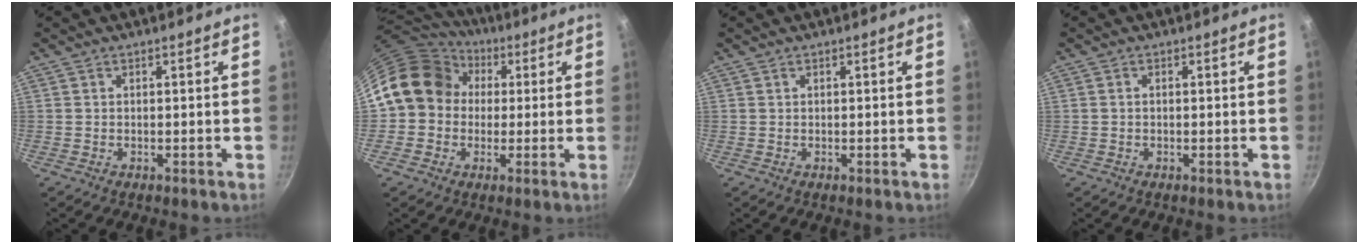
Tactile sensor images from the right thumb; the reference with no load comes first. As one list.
[{"total": 15.0, "force": [1.8, 13.1, 7.2], "torque": [-0.095, 0.038, 0.013]}, {"total": 0.0}, {"total": 0.6, "force": [-0.1, 0.4, 0.4], "torque": [-0.009, 0.005, -0.002]}]